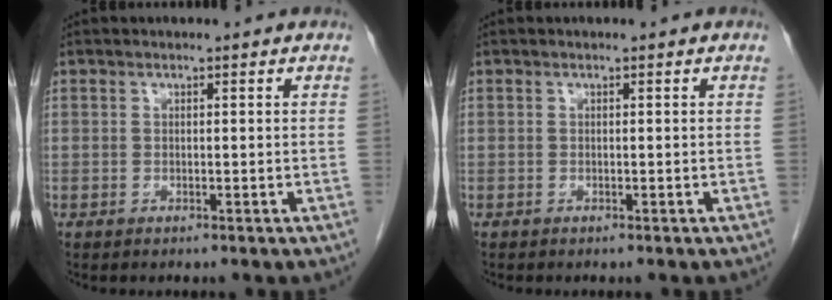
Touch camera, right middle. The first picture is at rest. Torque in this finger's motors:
{"motor_torque": [0.05, 0.01, 0.00, 0.00]}